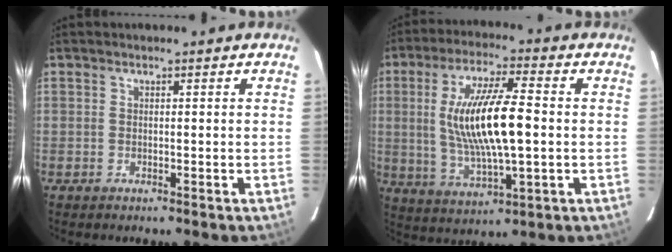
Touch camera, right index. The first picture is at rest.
{"total": 15.4, "force": [0.4, 3.7, 14.9], "torque": [-0.284, -0.002, 0.017]}